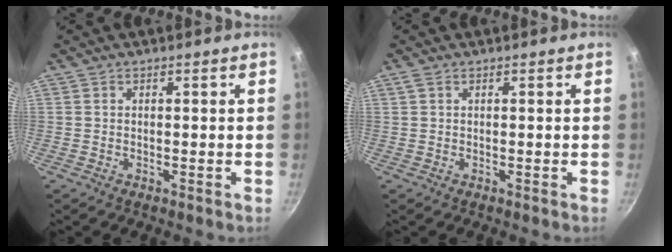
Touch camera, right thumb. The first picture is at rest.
{"total": 0.7, "force": [0.4, 0.4, 0.5], "torque": [-0.012, 0.003, 0.010]}